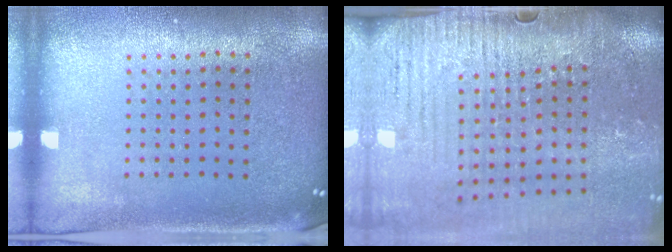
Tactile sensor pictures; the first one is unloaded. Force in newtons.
{"total": 4.3, "press": 3.7, "slide": 2.2}